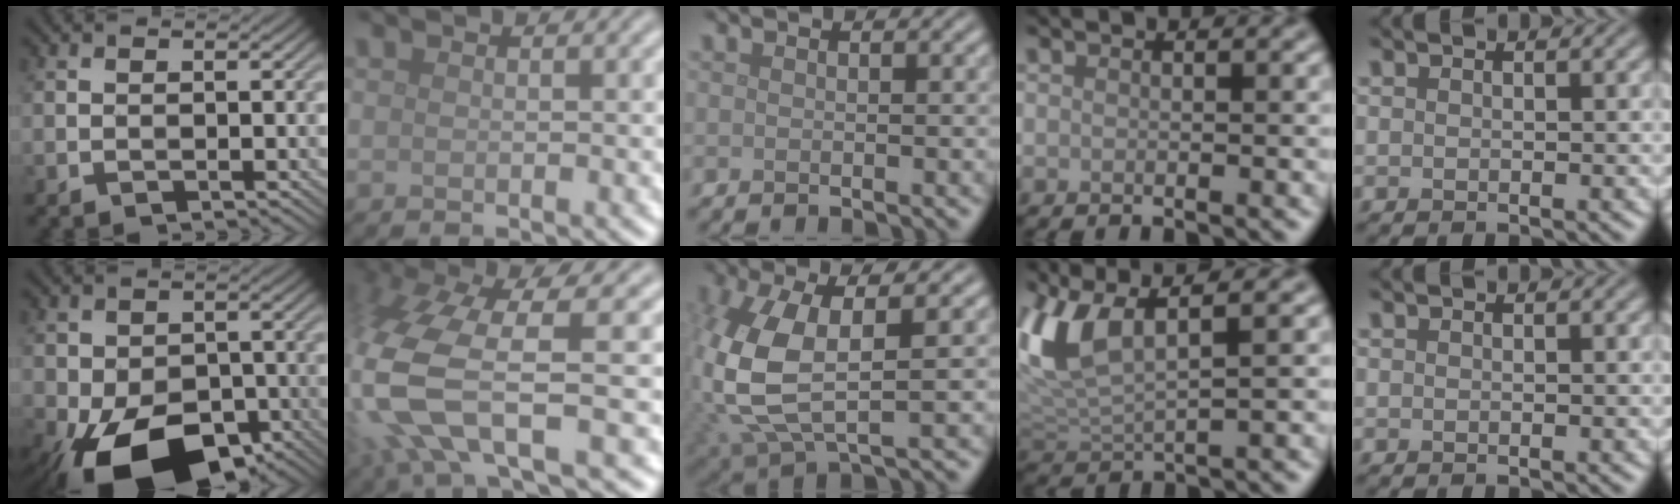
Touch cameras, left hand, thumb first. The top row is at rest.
{"thumb": {"total": 15.8, "force": [-8.3, 9.0, 9.9], "torque": [-0.162, -0.043, -0.132]}, "index": {"total": 11.8, "force": [-1.7, 4.4, 10.8], "torque": [-0.257, -0.025, -0.023]}, "middle": {"total": 9.8, "force": [-0.1, 4.8, 8.5], "torque": [-0.218, -0.015, 0.006]}, "ring": {"total": 6.4, "force": [3.2, 2.0, 5.2], "torque": [-0.127, 0.010, 0.063]}}